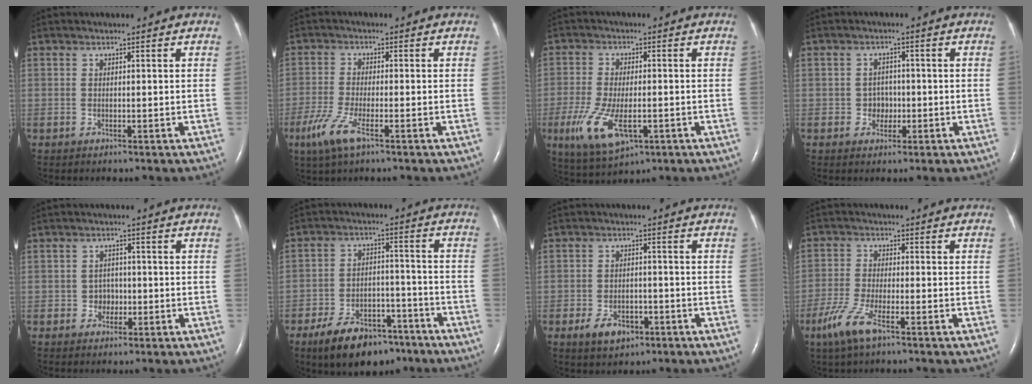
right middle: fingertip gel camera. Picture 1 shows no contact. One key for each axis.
{"total": 5.7, "fx": -3.2, "fy": 1.1, "fz": 4.6, "tx": -0.113, "ty": -0.014, "tz": -0.063}
{"total": 9.8, "fx": -3.5, "fy": 3.9, "fz": 8.3, "tx": -0.169, "ty": -0.019, "tz": -0.053}
{"total": 2.4, "fx": -0.6, "fy": 2.1, "fz": 0.9, "tx": -0.008, "ty": 0.006, "tz": -0.008}
{"total": 2.1, "fx": -0.7, "fy": 1.9, "fz": 0.7, "tx": -0.006, "ty": 0.007, "tz": -0.011}
{"total": 12.1, "fx": -8.7, "fy": 5.7, "fz": 6.1, "tx": -0.102, "ty": 0.006, "tz": -0.141}
{"total": 5.0, "fx": -2.7, "fy": 3.0, "fz": 2.9, "tx": -0.050, "ty": 0.002, "tz": -0.036}
{"total": 6.2, "fx": -3.7, "fy": 1.1, "fz": 4.8, "tx": -0.116, "ty": -0.013, "tz": -0.074}